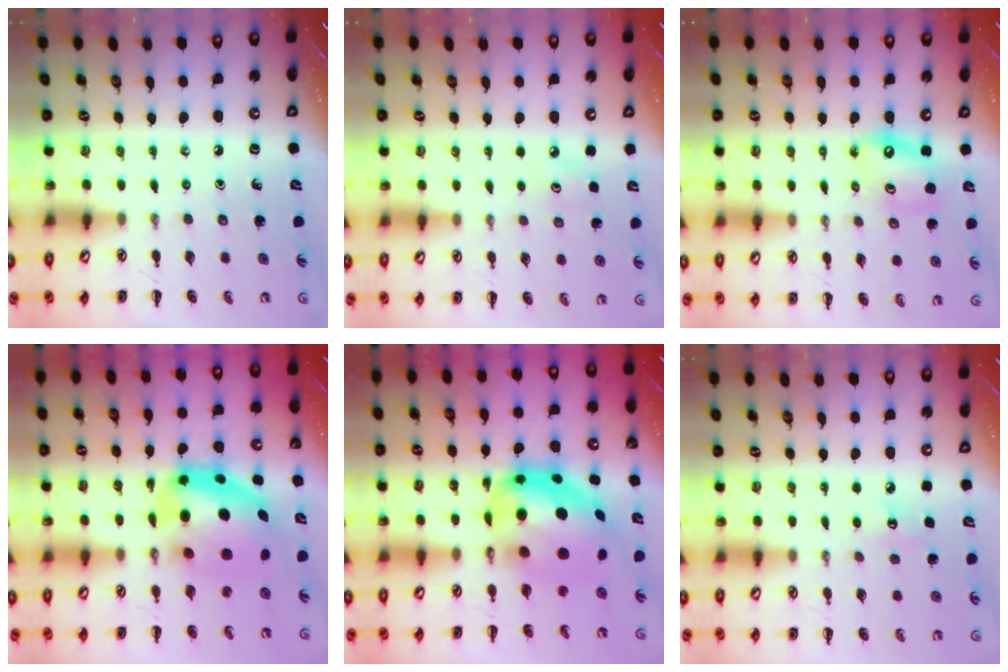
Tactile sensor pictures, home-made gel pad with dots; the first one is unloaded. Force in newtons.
{"total": 2.8, "press": 2.7, "slide": 0.8}
{"total": 8.3, "press": 8.0, "slide": 1.9}
{"total": 11.0, "press": 10.7, "slide": 2.7}
{"total": 12.8, "press": 12.4, "slide": 3.1}
{"total": 5.7, "press": 5.5, "slide": 1.6}